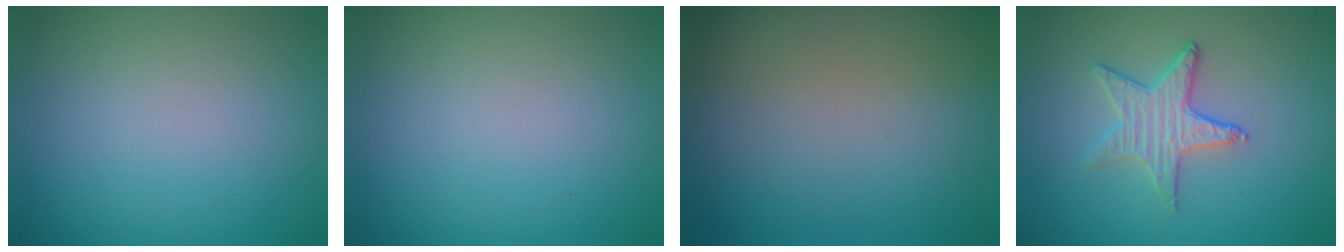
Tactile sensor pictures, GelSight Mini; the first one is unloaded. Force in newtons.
{"total": 0.0}
{"total": 0.0}
{"total": 3.2, "press": 3.0, "slide": 1.1}